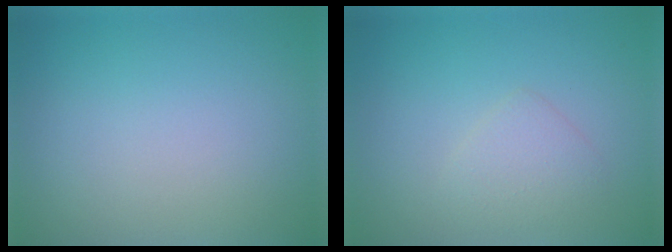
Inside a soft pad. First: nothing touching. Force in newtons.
{"total": 1.8, "press": 1.8, "slide": 0.1}